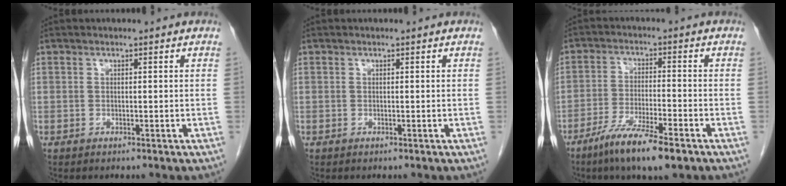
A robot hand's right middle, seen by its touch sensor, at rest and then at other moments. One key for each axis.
{"total": 0.0}
{"total": 10.5, "fx": -7.1, "fy": 1.1, "fz": 7.6, "tx": -0.132, "ty": -0.022, "tz": -0.118}